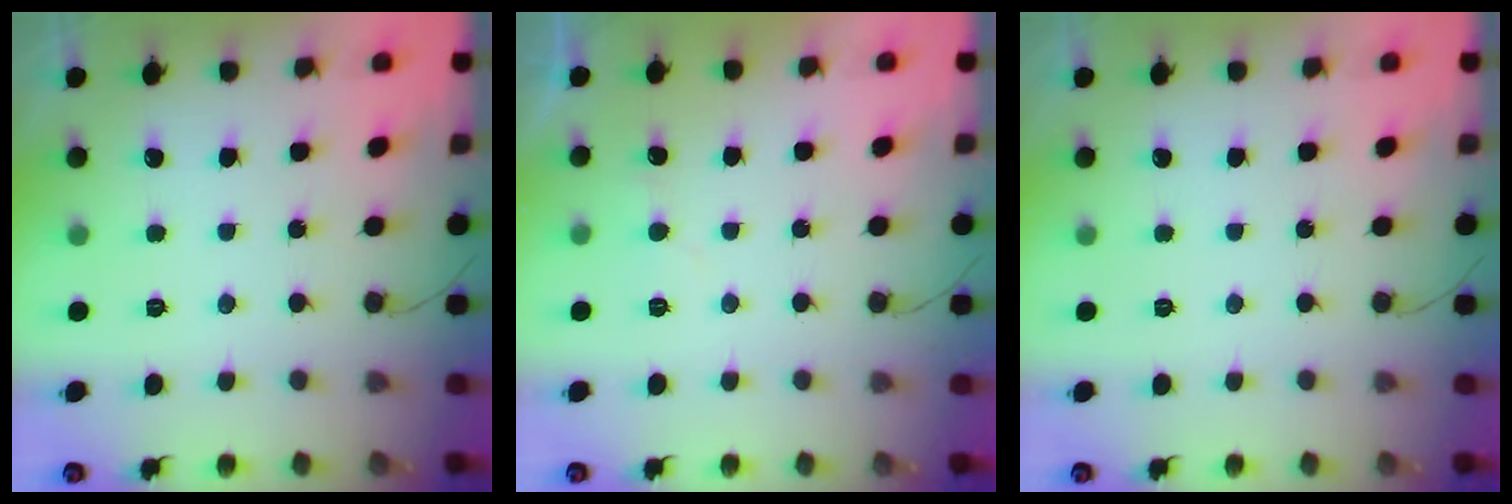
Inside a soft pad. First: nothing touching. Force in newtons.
{"total": 3.9, "press": 3.8, "slide": 0.3}
{"total": 0.0}